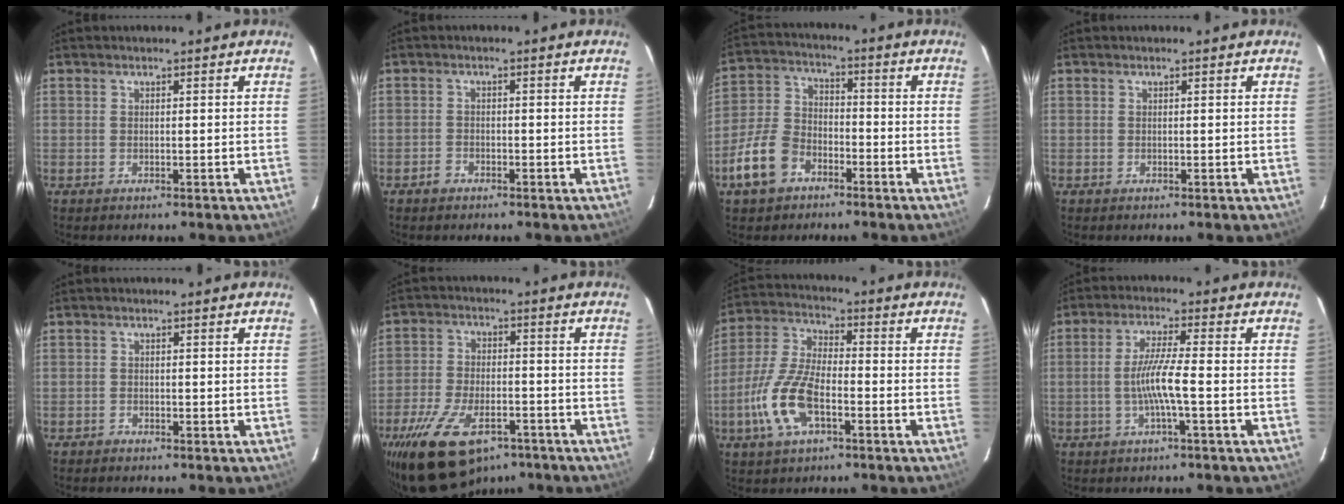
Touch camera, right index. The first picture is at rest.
{"total": 1.8, "force": [-1.4, 1.1, 0.4], "torque": [-0.011, 0.003, -0.027]}
{"total": 10.7, "force": [-6.1, 6.9, 5.5], "torque": [-0.130, 0.018, -0.115]}
{"total": 0.0}
{"total": 0.8, "force": [-0.8, 0.3, -0.1], "torque": [-0.005, 0.003, -0.014]}
{"total": 18.0, "force": [-11.6, 8.8, 10.6], "torque": [-0.228, -0.025, -0.195]}
{"total": 12.8, "force": [-4.9, 5.5, 10.4], "torque": [-0.232, 0.000, -0.095]}
{"total": 6.2, "force": [-1.8, -0.6, 5.9], "torque": [-0.118, -0.002, -0.033]}